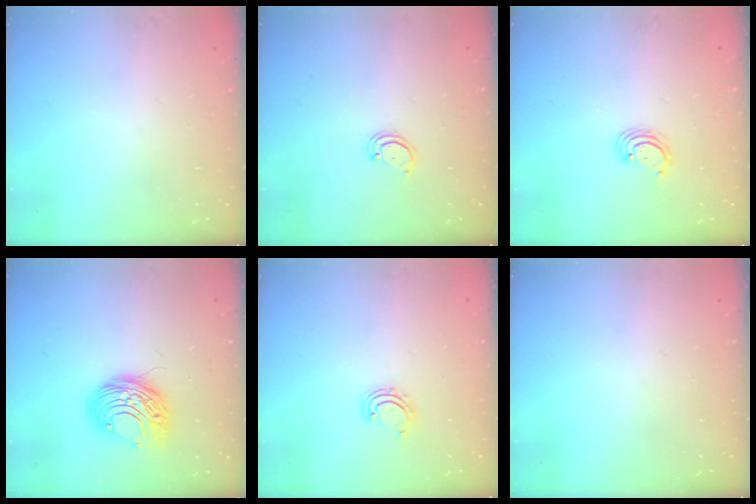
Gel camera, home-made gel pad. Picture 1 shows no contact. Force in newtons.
{"total": 2.2, "press": 2.2, "slide": 0.2}
{"total": 2.8, "press": 2.8, "slide": 0.3}
{"total": 10.0, "press": 10.0, "slide": 0.9}
{"total": 2.9, "press": 2.9, "slide": 0.4}
{"total": 0.0}